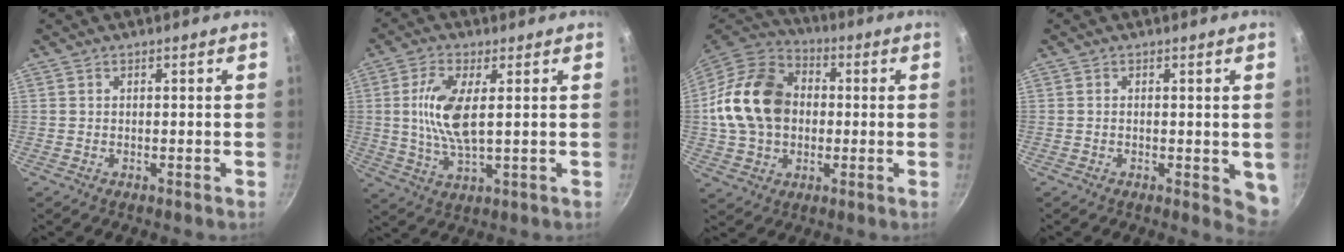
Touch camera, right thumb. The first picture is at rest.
{"total": 9.7, "force": [1.6, 3.6, 8.9], "torque": [-0.184, -0.003, 0.032]}
{"total": 18.9, "force": [0.7, 14.5, 12.1], "torque": [-0.200, 0.030, 0.004]}
{"total": 4.1, "force": [-0.3, 2.0, 3.6], "torque": [-0.036, -0.008, -0.005]}